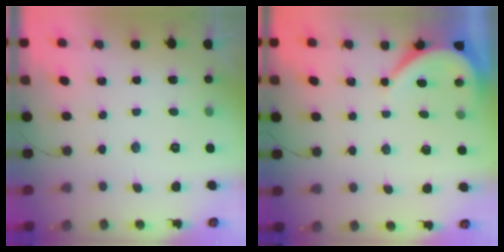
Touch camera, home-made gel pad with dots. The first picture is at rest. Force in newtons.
{"total": 5.1, "press": 5.0, "slide": 0.4}